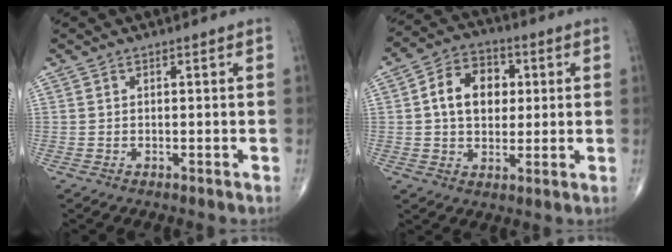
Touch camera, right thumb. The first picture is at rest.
{"total": 11.4, "force": [1.8, 8.3, 7.6], "torque": [-0.097, 0.011, 0.026]}